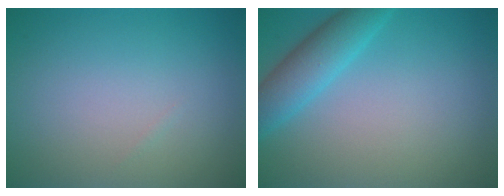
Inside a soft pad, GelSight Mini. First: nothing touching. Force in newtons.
{"total": 4.0, "press": 4.0, "slide": 0.2}